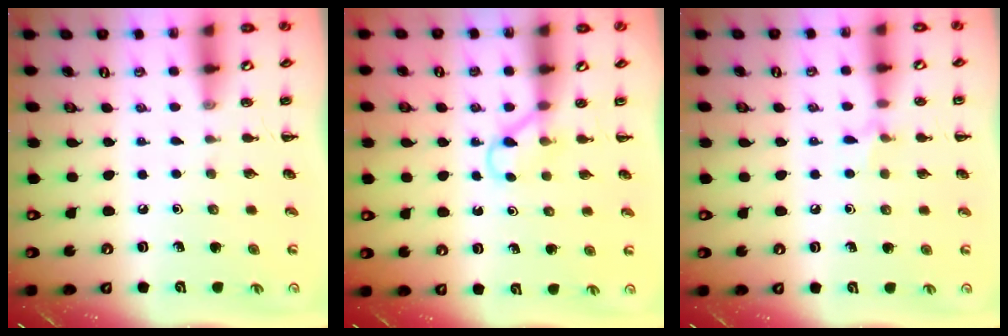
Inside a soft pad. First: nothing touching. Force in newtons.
{"total": 3.2, "press": 3.0, "slide": 0.9}
{"total": 5.8, "press": 5.5, "slide": 1.7}